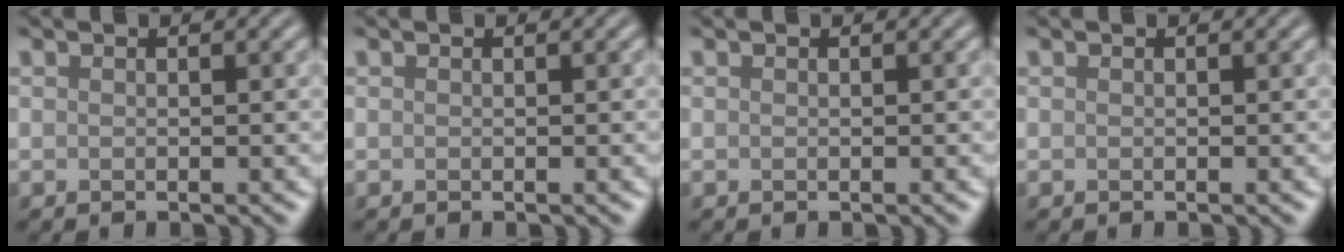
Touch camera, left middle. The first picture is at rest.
{"total": 0.0}
{"total": 0.0}
{"total": 0.0}